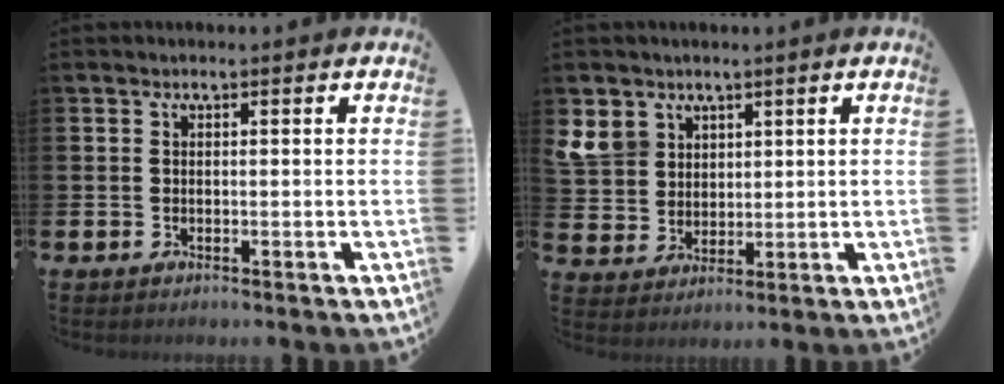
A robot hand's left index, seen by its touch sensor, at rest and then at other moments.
{"total": 6.4, "force": [3.9, 5.0, 1.0], "torque": [-0.042, -0.003, 0.075]}